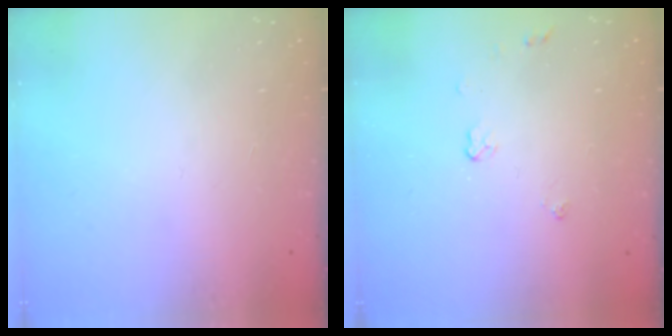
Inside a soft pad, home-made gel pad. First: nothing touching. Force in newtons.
{"total": 4.2, "press": 4.2, "slide": 0.7}